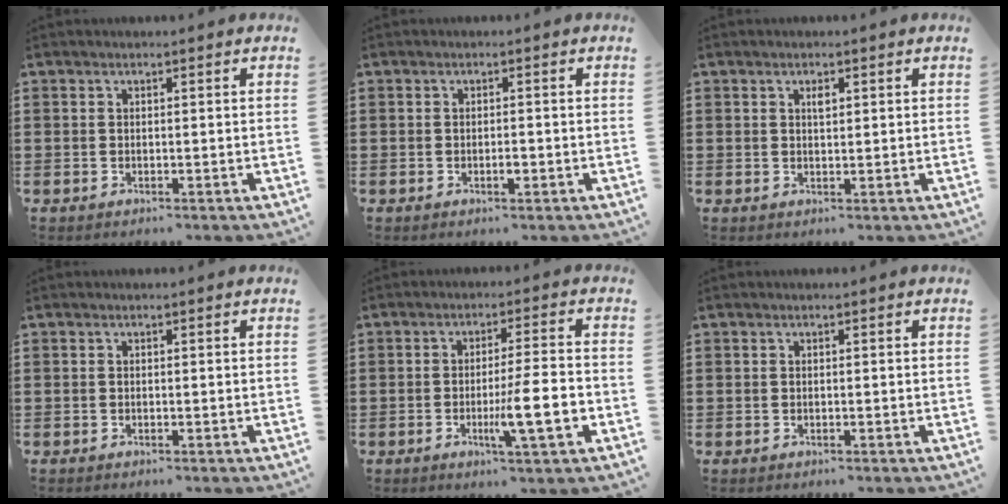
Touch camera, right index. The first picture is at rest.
{"total": 1.4, "force": [-0.6, 0.3, 1.3], "torque": [-0.026, -0.006, -0.009]}
{"total": 1.2, "force": [0.5, 0.5, 1.0], "torque": [-0.021, 0.004, 0.008]}
{"total": 0.0}
{"total": 8.8, "force": [-2.5, 0.8, 8.4], "torque": [-0.141, -0.010, -0.041]}
{"total": 0.0}